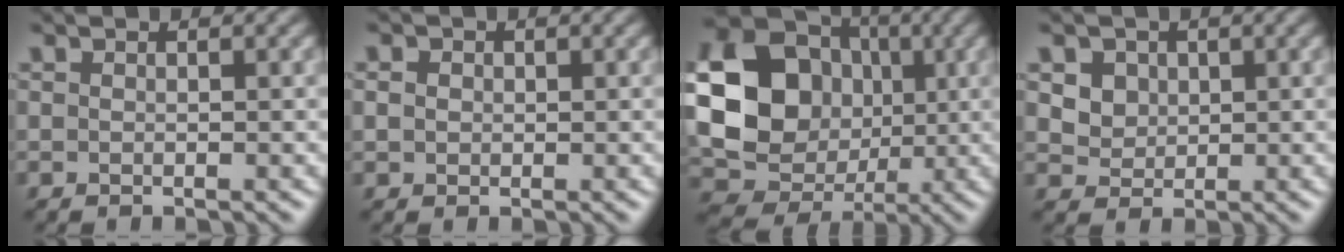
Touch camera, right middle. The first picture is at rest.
{"total": 1.2, "force": [0.2, 1.1, 0.4], "torque": [-0.006, 0.000, 0.001]}
{"total": 18.3, "force": [1.4, 16.0, 8.6], "torque": [-0.189, 0.003, -0.004]}
{"total": 4.0, "force": [1.8, 3.1, 1.8], "torque": [-0.045, 0.003, 0.038]}